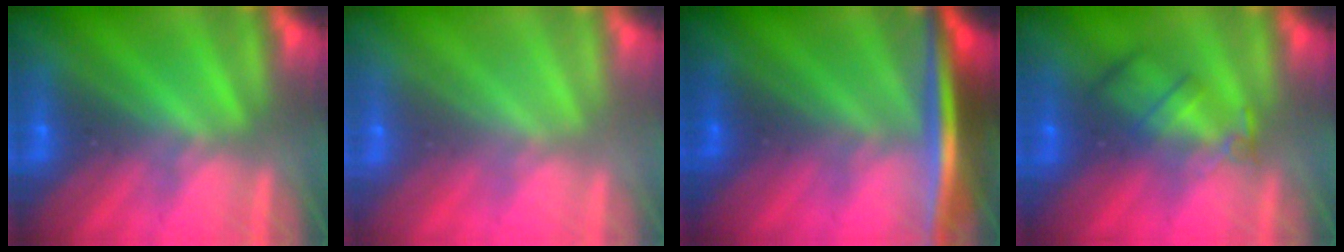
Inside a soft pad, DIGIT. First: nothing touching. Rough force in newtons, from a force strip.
{"total": 3.4}
{"total": 7.5}
{"total": 2.4}